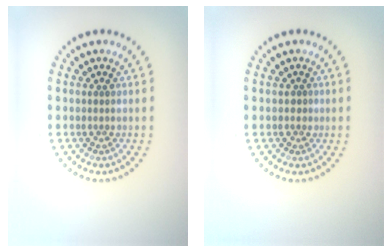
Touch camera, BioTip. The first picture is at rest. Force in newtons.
{"total": 0.5, "press": 0.2, "slide": 0.5}